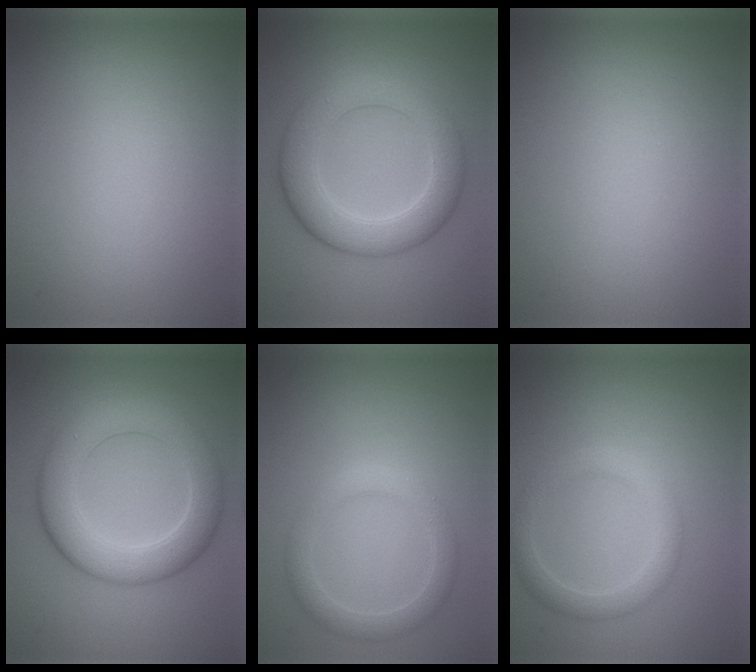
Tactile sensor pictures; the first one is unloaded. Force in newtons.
{"total": 6.5, "press": 6.5, "slide": 0.3}
{"total": 0.0}
{"total": 6.8, "press": 6.8, "slide": 0.2}
{"total": 2.7, "press": 2.7, "slide": 0.1}
{"total": 2.9, "press": 2.9, "slide": 0.1}